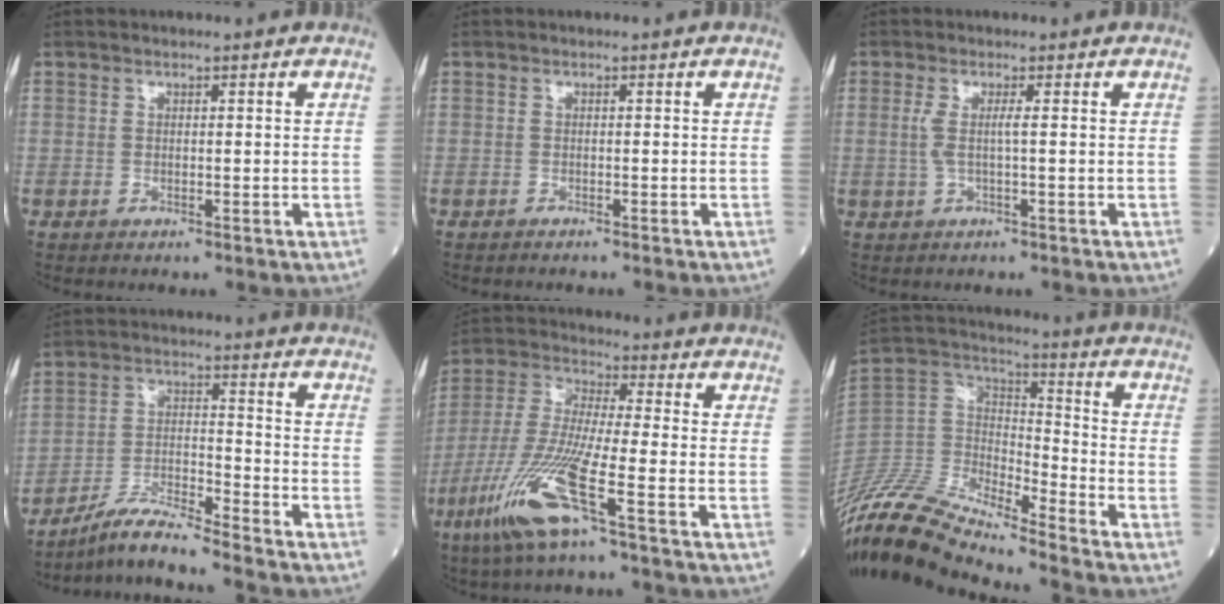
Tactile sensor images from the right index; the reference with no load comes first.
{"total": 1.6, "force": [-1.4, 0.0, 0.6], "torque": [-0.010, 0.001, -0.017]}
{"total": 2.3, "force": [0.1, -0.2, 2.3], "torque": [-0.055, 0.002, -0.001]}
{"total": 8.1, "force": [-7.5, -1.1, 3.0], "torque": [-0.064, -0.010, -0.138]}
{"total": 13.3, "force": [-6.7, 0.2, 11.5], "torque": [-0.256, -0.025, -0.138]}
{"total": 16.2, "force": [-14.9, 1.2, 6.3], "torque": [-0.130, 0.025, -0.290]}